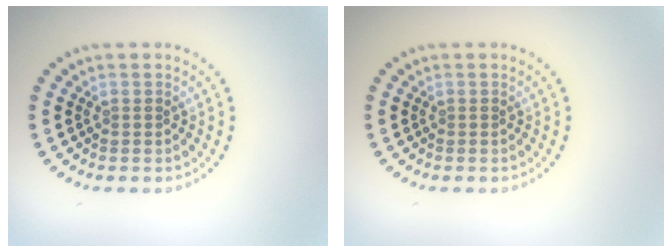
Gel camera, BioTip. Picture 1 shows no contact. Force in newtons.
{"total": 0.0}